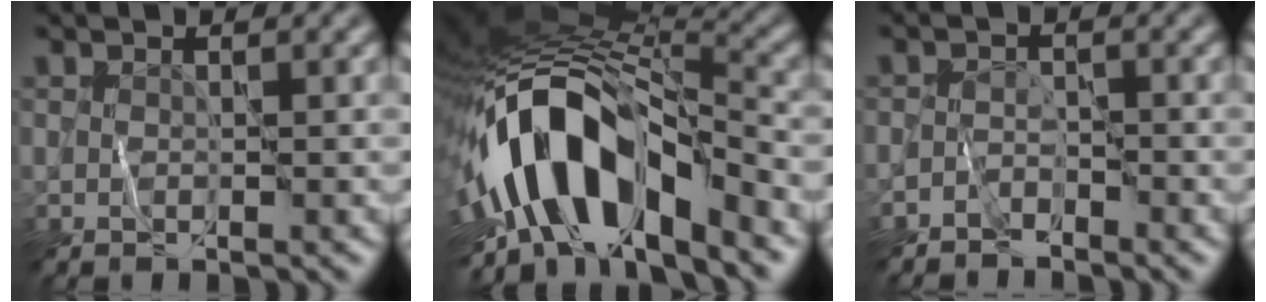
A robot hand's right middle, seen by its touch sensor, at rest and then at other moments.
{"total": 14.0, "force": [-4.6, 6.8, 11.3], "torque": [-0.193, 0.014, -0.086]}
{"total": 1.7, "force": [-1.6, 0.6, 0.3], "torque": [-0.004, 0.007, -0.034]}